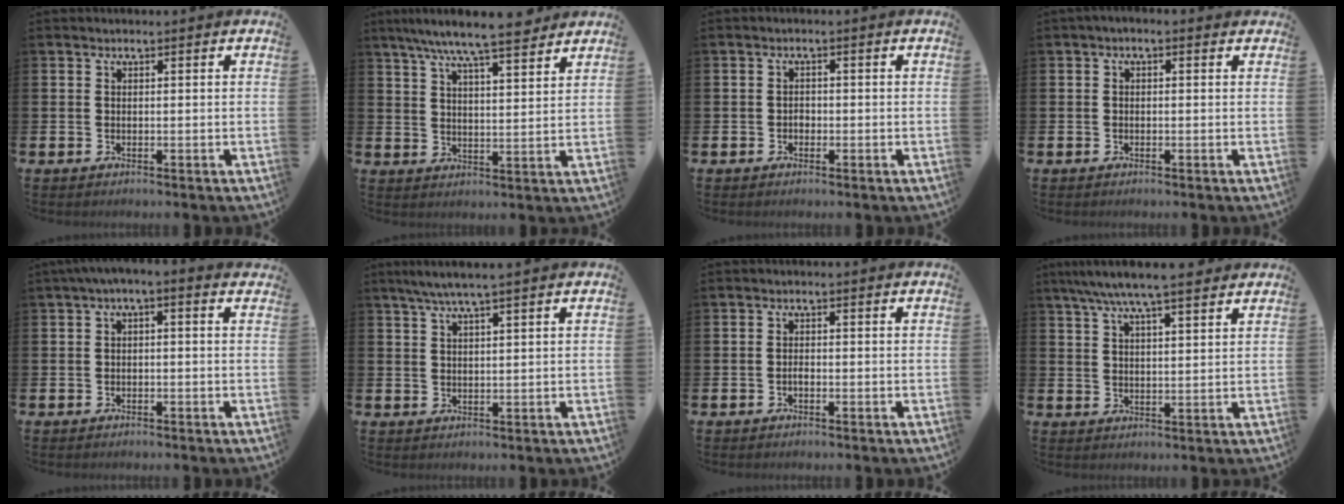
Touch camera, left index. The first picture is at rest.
{"total": 8.3, "force": [7.5, 0.6, 3.4], "torque": [-0.085, -0.031, 0.135]}
{"total": 1.1, "force": [-0.5, 0.8, 0.5], "torque": [-0.009, 0.003, -0.011]}
{"total": 0.8, "force": [-0.5, 0.3, 0.5], "torque": [-0.008, 0.002, -0.011]}
{"total": 1.6, "force": [-0.9, 0.3, 1.2], "torque": [-0.019, 0.002, -0.019]}
{"total": 3.5, "force": [2.8, -0.3, 2.2], "torque": [-0.054, 0.001, 0.050]}
{"total": 1.0, "force": [-0.5, 0.4, 0.8], "torque": [-0.013, 0.000, -0.011]}
{"total": 7.2, "force": [6.3, 0.9, 3.2], "torque": [-0.077, -0.017, 0.114]}